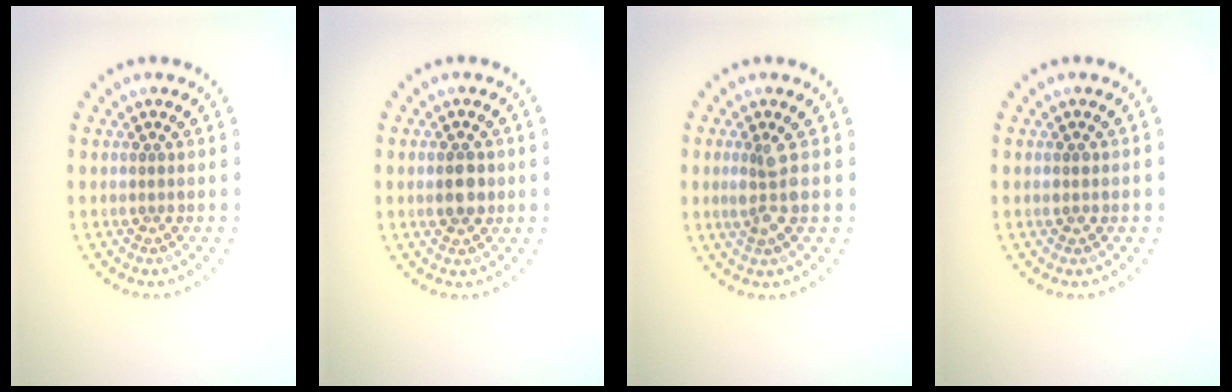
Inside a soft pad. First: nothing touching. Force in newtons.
{"total": 2.2, "press": 2.2, "slide": 0.1}
{"total": 2.3, "press": 2.0, "slide": 1.0}
{"total": 0.9, "press": 0.9, "slide": 0.1}